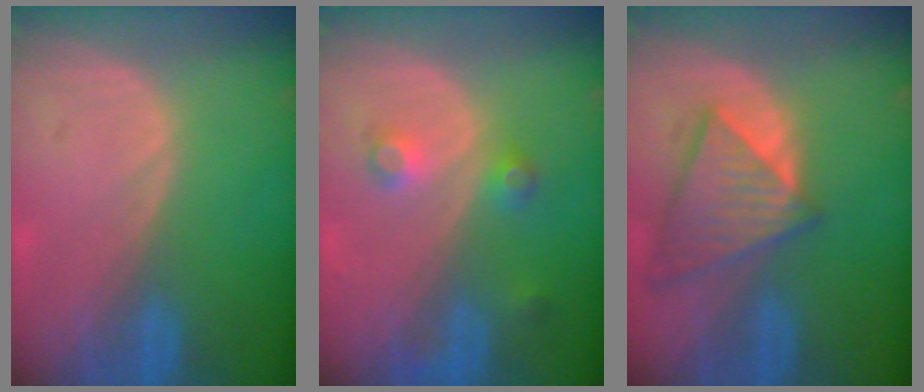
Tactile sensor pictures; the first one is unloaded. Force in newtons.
{"total": 3.8, "press": 3.5, "slide": 1.4}
{"total": 8.0, "press": 7.2, "slide": 3.6}